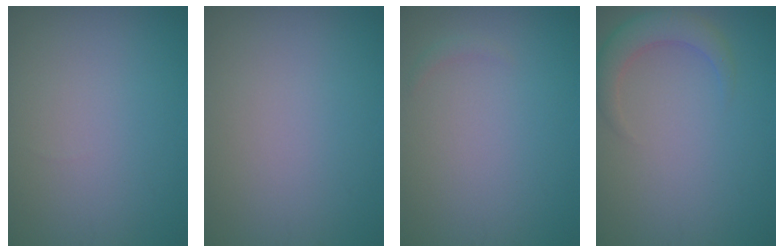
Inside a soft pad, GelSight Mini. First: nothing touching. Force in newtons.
{"total": 0.0}
{"total": 0.5, "press": 0.5, "slide": 0.0}
{"total": 3.0, "press": 3.0, "slide": 0.3}